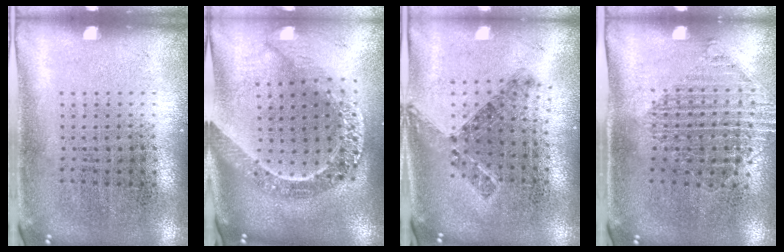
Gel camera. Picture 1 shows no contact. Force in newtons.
{"total": 2.6, "press": 2.1, "slide": 1.6}
{"total": 0.8, "press": 0.8, "slide": 0.2}
{"total": 1.4, "press": 1.2, "slide": 0.7}